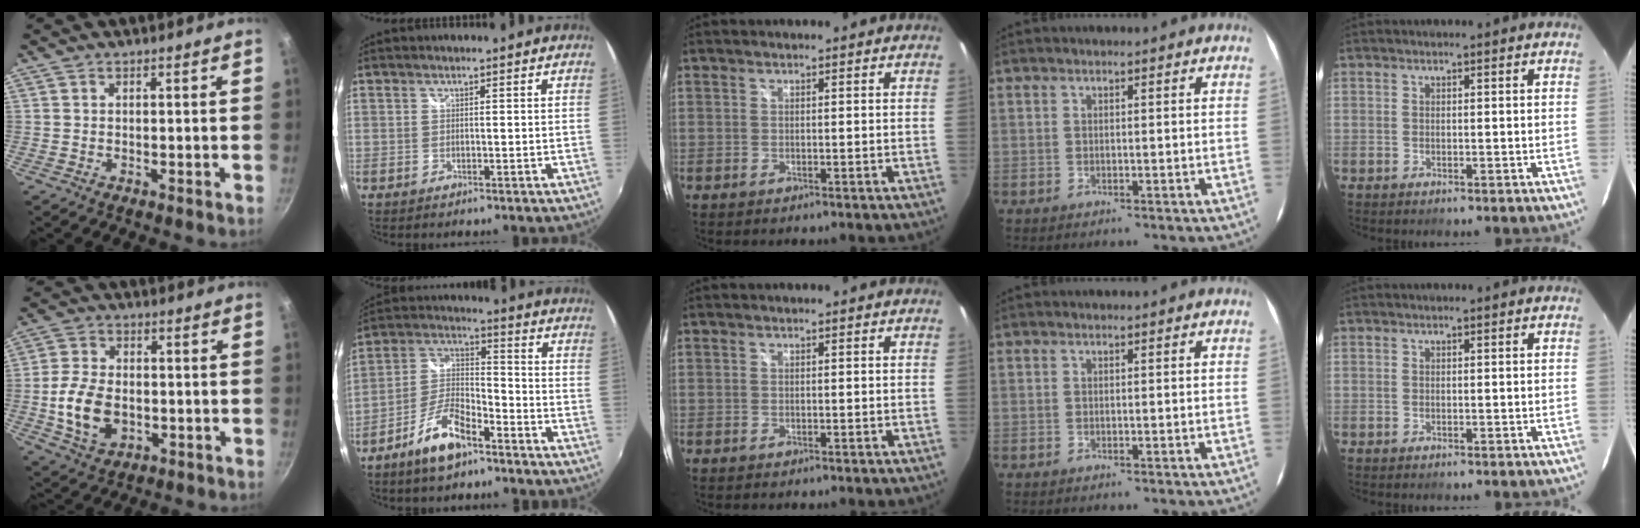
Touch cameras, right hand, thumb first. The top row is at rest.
{"thumb": {"total": 10.9, "force": [-1.8, 7.3, 7.8], "torque": [-0.142, 0.010, -0.029]}, "index": {"total": 10.6, "force": [-7.1, 3.8, 6.9], "torque": [-0.149, 0.009, -0.130]}}